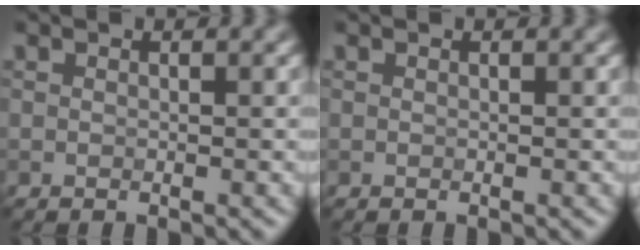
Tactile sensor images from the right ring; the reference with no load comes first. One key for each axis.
{"total": 0.0}